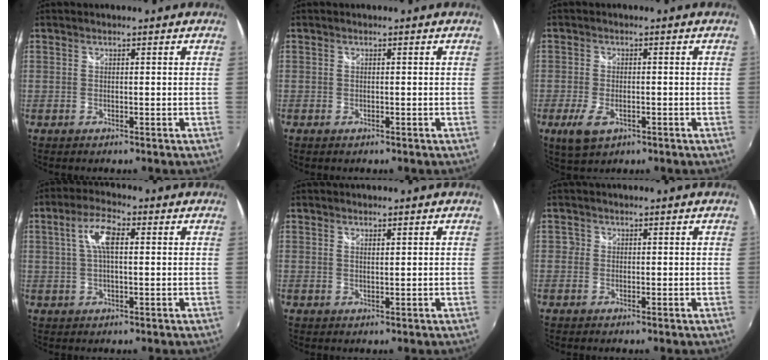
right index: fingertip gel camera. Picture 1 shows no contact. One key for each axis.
{"total": 0.7, "fx": -0.5, "fy": 0.4, "fz": 0.3, "tx": -0.005, "ty": -0.004, "tz": -0.010}
{"total": 5.8, "fx": -2.8, "fy": 2.9, "fz": 4.2, "tx": -0.101, "ty": -0.012, "tz": -0.047}
{"total": 6.3, "fx": 1.4, "fy": 2.2, "fz": 5.7, "tx": -0.111, "ty": 0.013, "tz": 0.025}
{"total": 1.0, "fx": 0.7, "fy": 0.2, "fz": 0.7, "tx": -0.012, "ty": 0.000, "tz": 0.012}
{"total": 1.1, "fx": -0.2, "fy": 1.1, "fz": 0.2, "tx": -0.002, "ty": 0.001, "tz": -0.005}